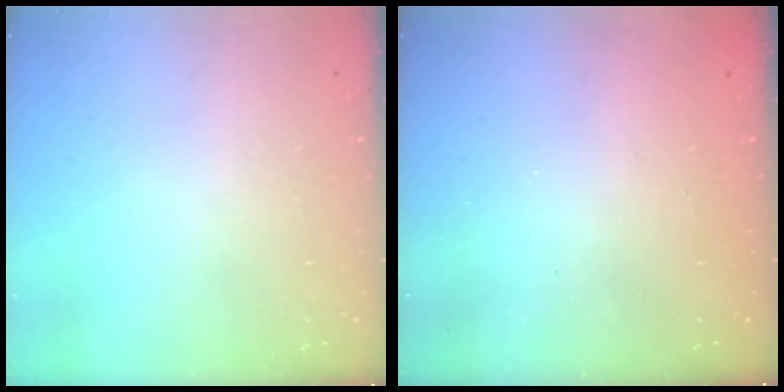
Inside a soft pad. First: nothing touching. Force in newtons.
{"total": 2.6, "press": 2.4, "slide": 0.8}